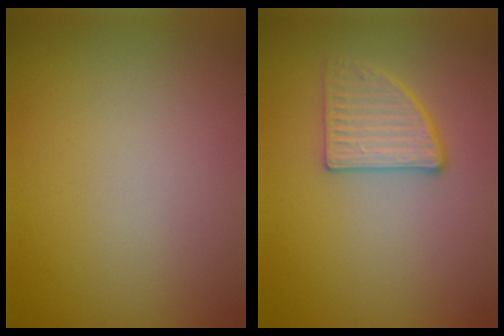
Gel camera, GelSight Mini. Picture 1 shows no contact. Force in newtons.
{"total": 2.8, "press": 2.8, "slide": 0.3}